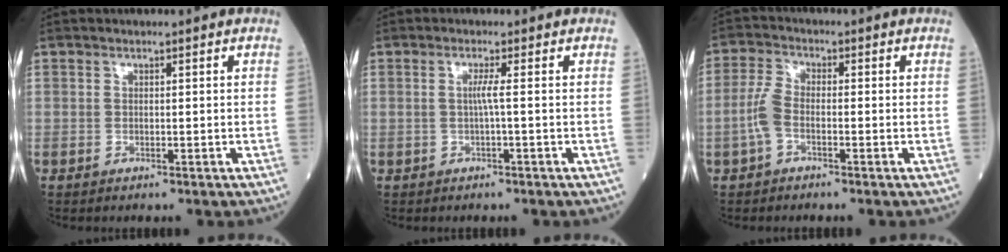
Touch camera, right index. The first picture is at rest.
{"total": 1.5, "force": [-0.1, -0.5, 1.4], "torque": [-0.028, 0.002, -0.004]}
{"total": 3.9, "force": [-1.4, 1.8, 3.1], "torque": [-0.079, 0.006, -0.036]}